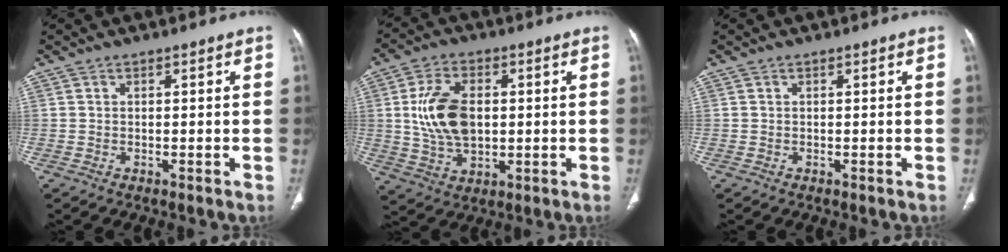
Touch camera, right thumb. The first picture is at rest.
{"total": 12.1, "force": [1.1, 7.5, 9.5], "torque": [-0.172, -0.002, 0.027]}
{"total": 0.0}